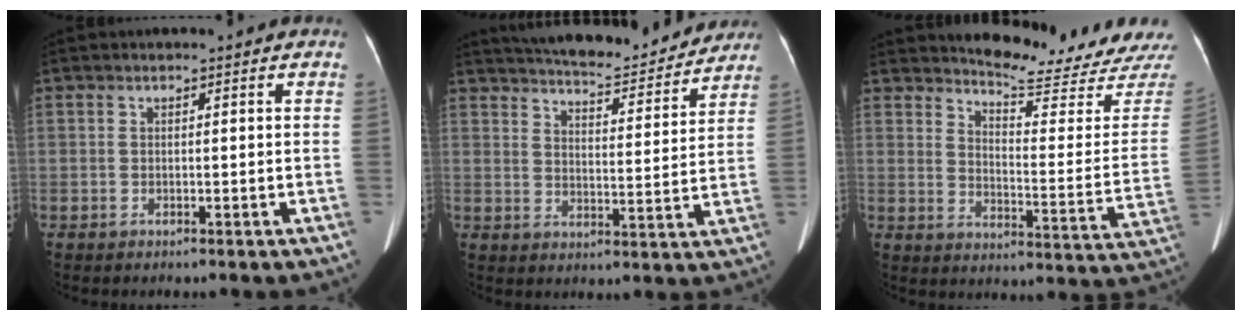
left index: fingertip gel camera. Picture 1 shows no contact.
{"total": 17.0, "force": [15.7, 2.9, 5.8], "torque": [-0.089, -0.004, 0.210]}
{"total": 16.7, "force": [16.3, -1.0, 3.7], "torque": [-0.062, -0.123, 0.197]}